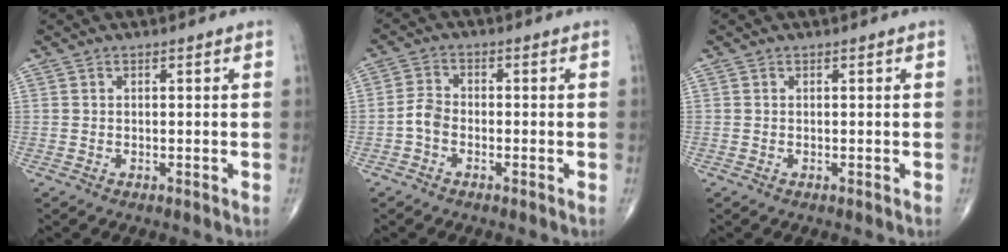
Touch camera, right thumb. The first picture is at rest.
{"total": 3.3, "force": [-1.4, 2.2, 2.1], "torque": [-0.038, 0.015, -0.034]}
{"total": 0.0}